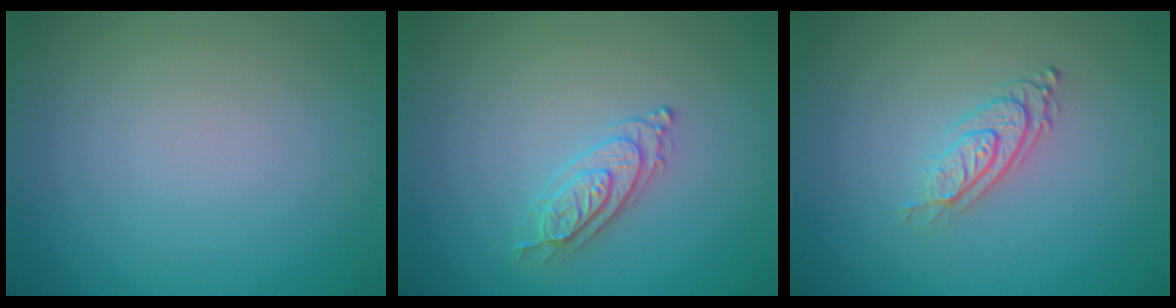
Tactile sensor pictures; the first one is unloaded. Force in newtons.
{"total": 2.2, "press": 2.2, "slide": 0.4}
{"total": 2.9, "press": 2.0, "slide": 2.0}